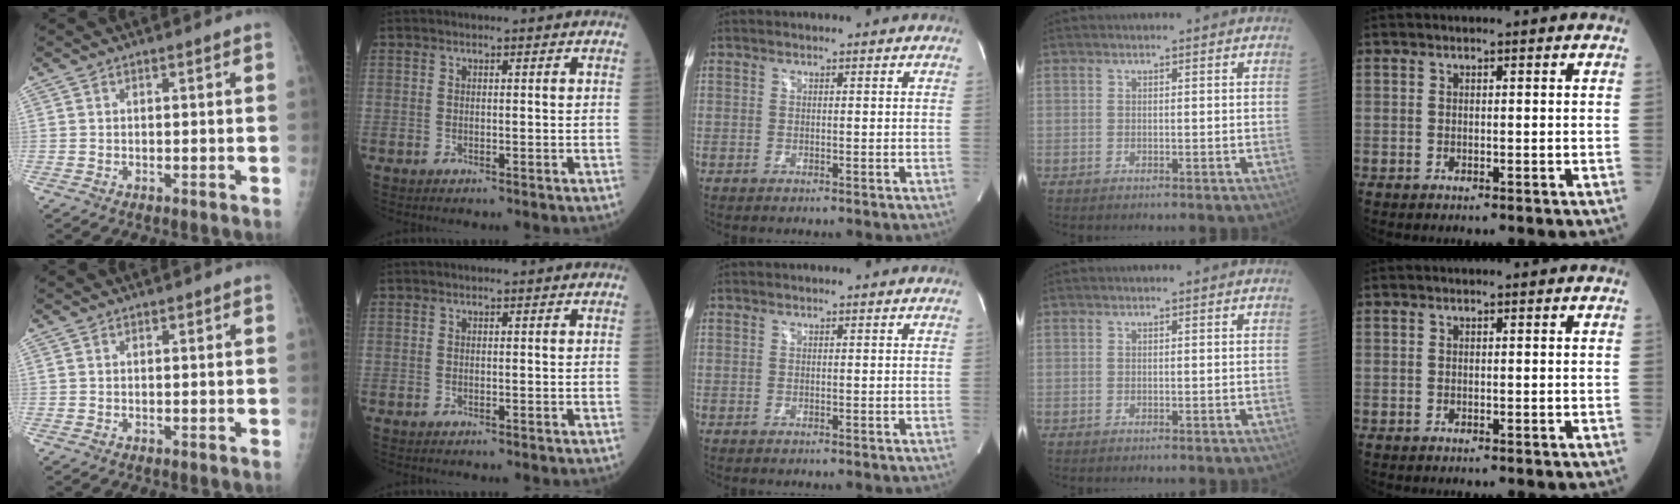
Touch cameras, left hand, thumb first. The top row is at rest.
{}